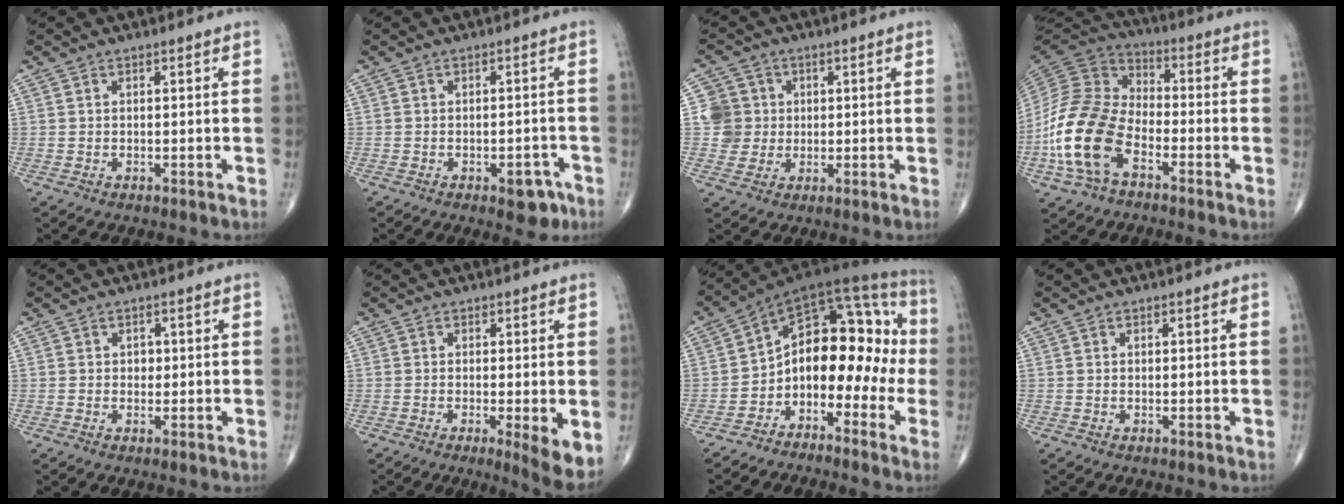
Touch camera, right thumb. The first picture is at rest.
{"total": 4.4, "force": [-2.4, 2.2, 2.9], "torque": [-0.015, 0.016, -0.026]}
{"total": 6.2, "force": [0.7, 6.1, 0.5], "torque": [0.024, 0.007, 0.009]}
{"total": 16.7, "force": [-6.4, 9.7, 12.0], "torque": [-0.244, 0.042, -0.134]}
{"total": 1.3, "force": [0.2, 1.1, 0.6], "torque": [0.000, 0.002, 0.001]}
{"total": 5.8, "force": [-1.3, 1.0, 5.5], "torque": [-0.086, -0.018, -0.023]}
{"total": 15.6, "force": [-3.6, 9.9, 11.5], "torque": [-0.109, 0.108, -0.070]}
{"total": 0.0}